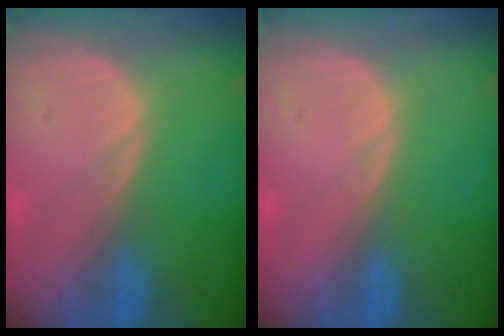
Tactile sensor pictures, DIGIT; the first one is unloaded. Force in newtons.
{"total": 0.0}